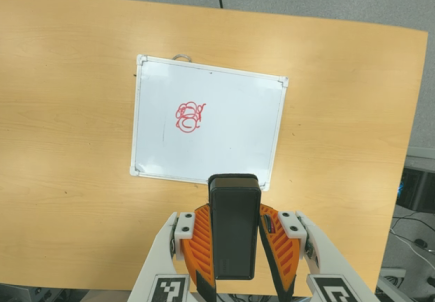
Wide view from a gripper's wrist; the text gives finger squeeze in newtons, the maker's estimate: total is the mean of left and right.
{"total": 6.0, "left": 4.8, "right": 7.2}